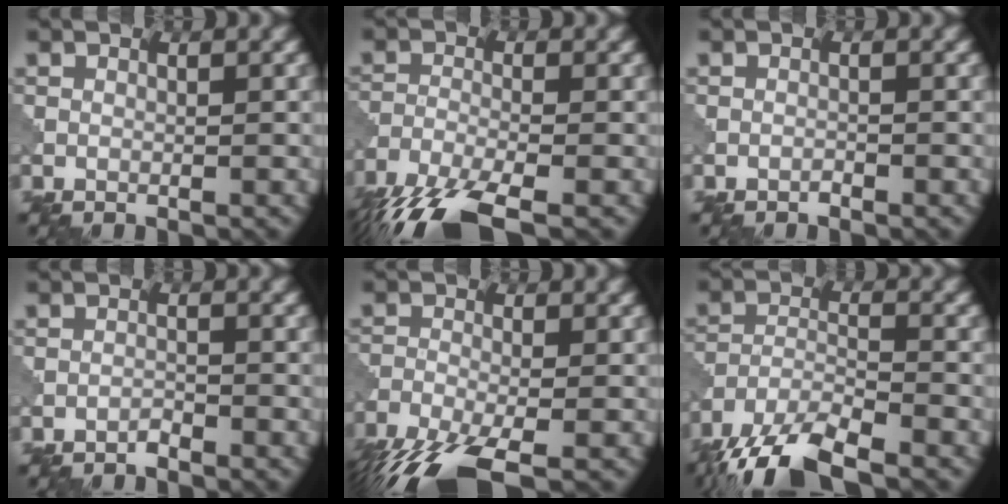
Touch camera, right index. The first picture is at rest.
{"total": 8.5, "force": [-6.3, 2.3, 5.3], "torque": [-0.119, -0.018, -0.122]}
{"total": 0.6, "force": [-0.6, -0.1, 0.0], "torque": [-0.001, 0.003, -0.007]}
{"total": 0.9, "force": [-0.9, -0.2, 0.1], "torque": [-0.003, 0.005, -0.013]}
{"total": 8.9, "force": [-6.0, 3.1, 5.8], "torque": [-0.132, -0.026, -0.114]}
{"total": 8.8, "force": [-7.2, 2.1, 4.6], "torque": [-0.092, -0.006, -0.136]}